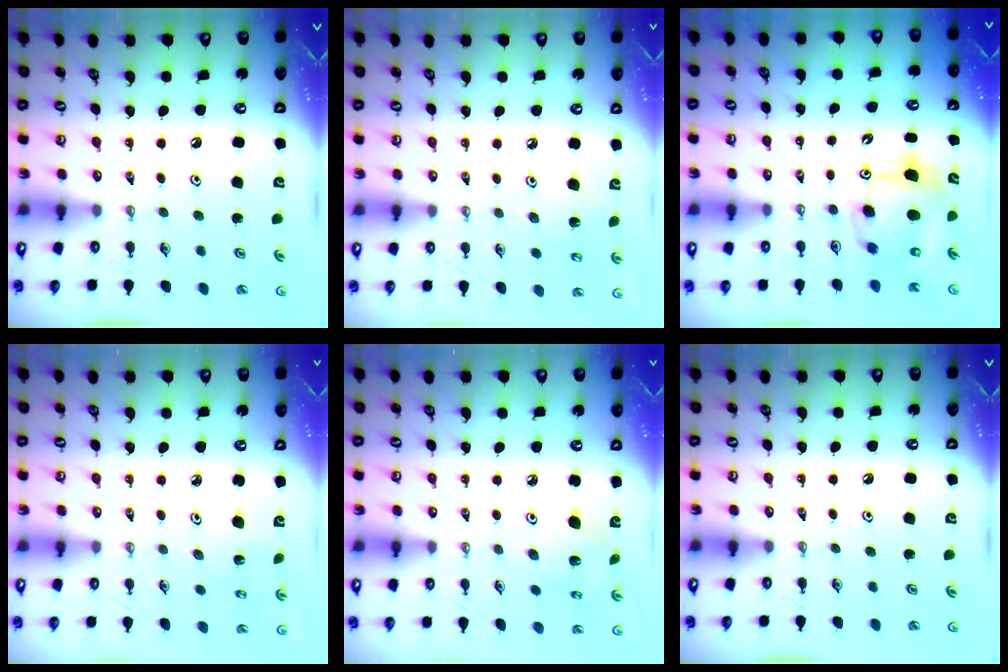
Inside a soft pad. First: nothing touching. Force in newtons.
{"total": 6.0, "press": 6.0, "slide": 0.3}
{"total": 11.0, "press": 10.8, "slide": 2.2}
{"total": 1.8, "press": 1.8, "slide": 0.1}
{"total": 5.7, "press": 5.7, "slide": 0.2}
{"total": 0.0}